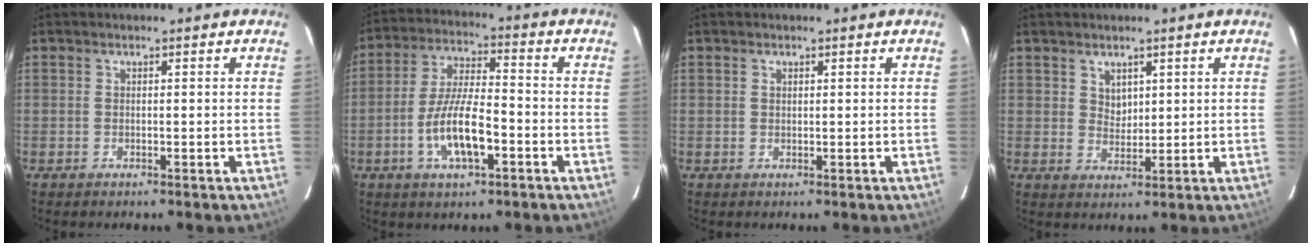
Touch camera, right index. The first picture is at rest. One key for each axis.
{"total": 10.8, "fx": -4.0, "fy": 3.2, "fz": 9.5, "tx": -0.192, "ty": -0.001, "tz": -0.070}
{"total": 0.6, "fx": 0.3, "fy": 0.4, "fz": 0.2, "tx": -0.005, "ty": 0.002, "tz": 0.006}
{"total": 2.9, "fx": 1.7, "fy": 2.2, "fz": 1.1, "tx": -0.012, "ty": 0.001, "tz": 0.033}